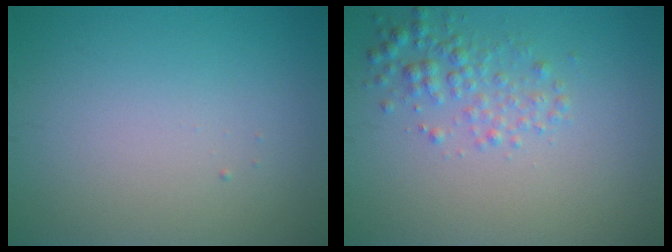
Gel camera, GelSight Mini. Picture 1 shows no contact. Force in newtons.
{"total": 2.5, "press": 2.5, "slide": 0.1}